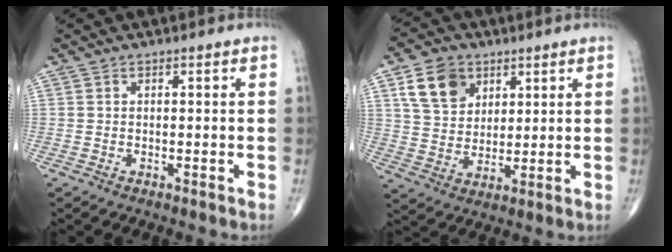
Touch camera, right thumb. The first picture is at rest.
{"total": 10.0, "force": [4.7, 7.4, 4.8], "torque": [-0.064, -0.016, 0.092]}